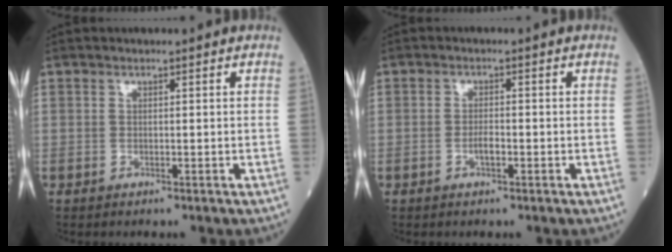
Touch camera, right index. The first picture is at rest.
{"total": 1.8, "force": [-0.8, 0.4, 1.6], "torque": [-0.028, 0.003, -0.014]}